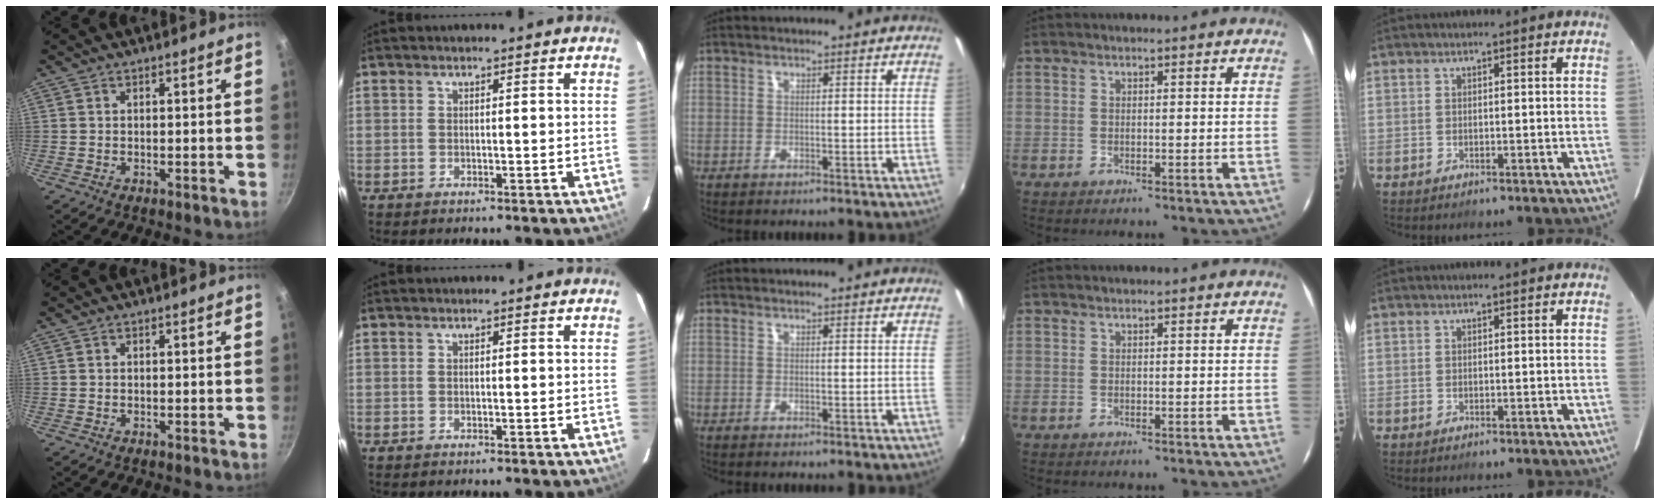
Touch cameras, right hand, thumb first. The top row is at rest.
{}